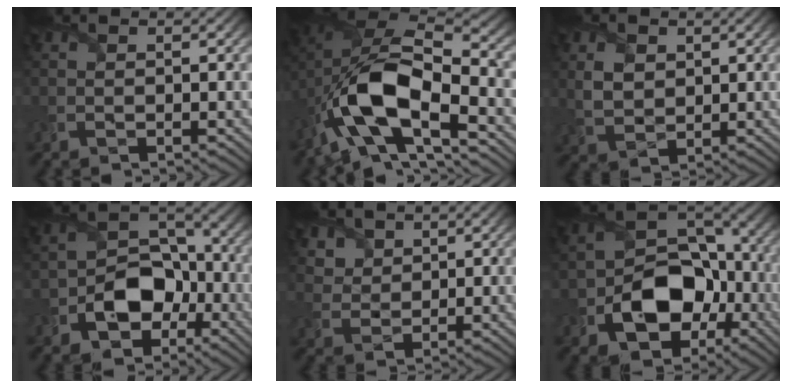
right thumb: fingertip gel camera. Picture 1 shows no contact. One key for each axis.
{"total": 15.0, "fx": -5.2, "fy": 7.4, "fz": 12.0, "tx": -0.240, "ty": -0.017, "tz": -0.097}
{"total": 4.2, "fx": 1.7, "fy": 3.1, "fz": 2.2, "tx": -0.059, "ty": -0.001, "tz": 0.034}
{"total": 9.7, "fx": -3.8, "fy": 6.7, "fz": 5.8, "tx": -0.100, "ty": -0.006, "tz": -0.075}
{"total": 3.9, "fx": 2.8, "fy": 2.6, "fz": 0.9, "tx": -0.042, "ty": -0.018, "tz": 0.069}
{"total": 12.4, "fx": -4.4, "fy": 8.6, "fz": 7.7, "tx": -0.140, "ty": -0.019, "tz": -0.077}